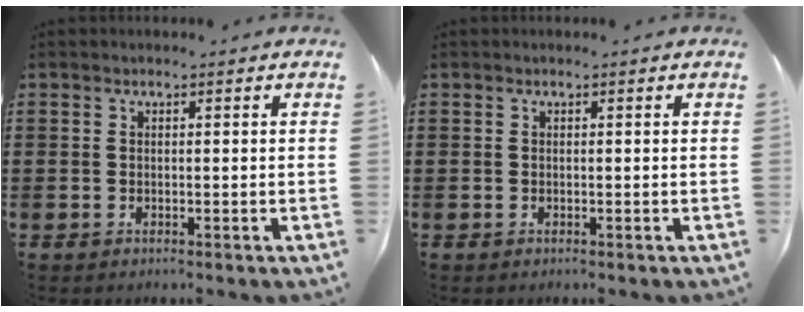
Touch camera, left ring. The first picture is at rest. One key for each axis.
{"total": 0.0}